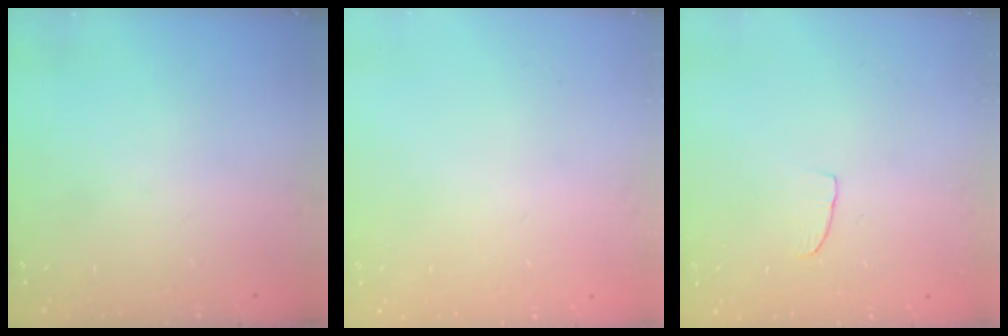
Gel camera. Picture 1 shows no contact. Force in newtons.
{"total": 0.0}
{"total": 3.1, "press": 3.1, "slide": 0.2}